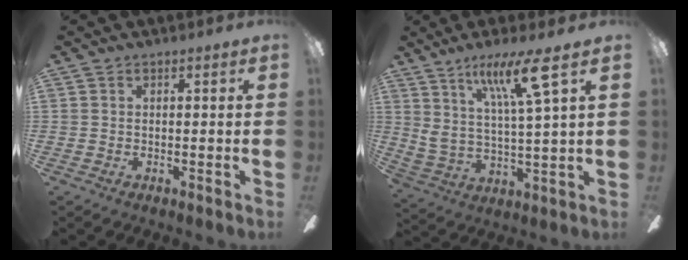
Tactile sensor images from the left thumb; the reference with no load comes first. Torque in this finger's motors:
{"motor_torque": [2.02, 2.05, 2.20, -0.43, 0.28]}